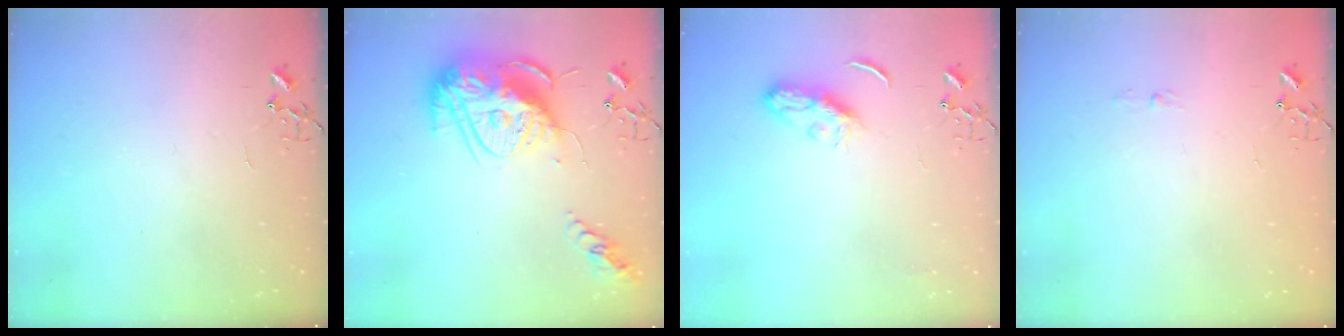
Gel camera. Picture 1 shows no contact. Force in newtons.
{"total": 21.7, "press": 21.6, "slide": 2.0}
{"total": 6.7, "press": 6.7, "slide": 0.5}
{"total": 2.9, "press": 2.9, "slide": 0.4}